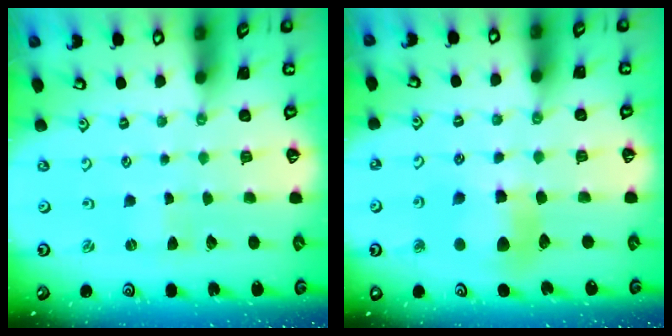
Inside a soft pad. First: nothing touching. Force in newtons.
{"total": 8.9, "press": 8.8, "slide": 1.3}